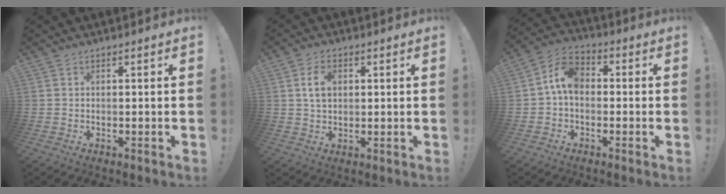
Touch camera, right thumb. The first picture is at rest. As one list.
[{"total": 6.4, "force": [1.5, 4.0, 4.7], "torque": [-0.087, 0.002, 0.024]}, {"total": 10.2, "force": [0.1, 6.6, 7.8], "torque": [-0.149, 0.019, 0.004]}]